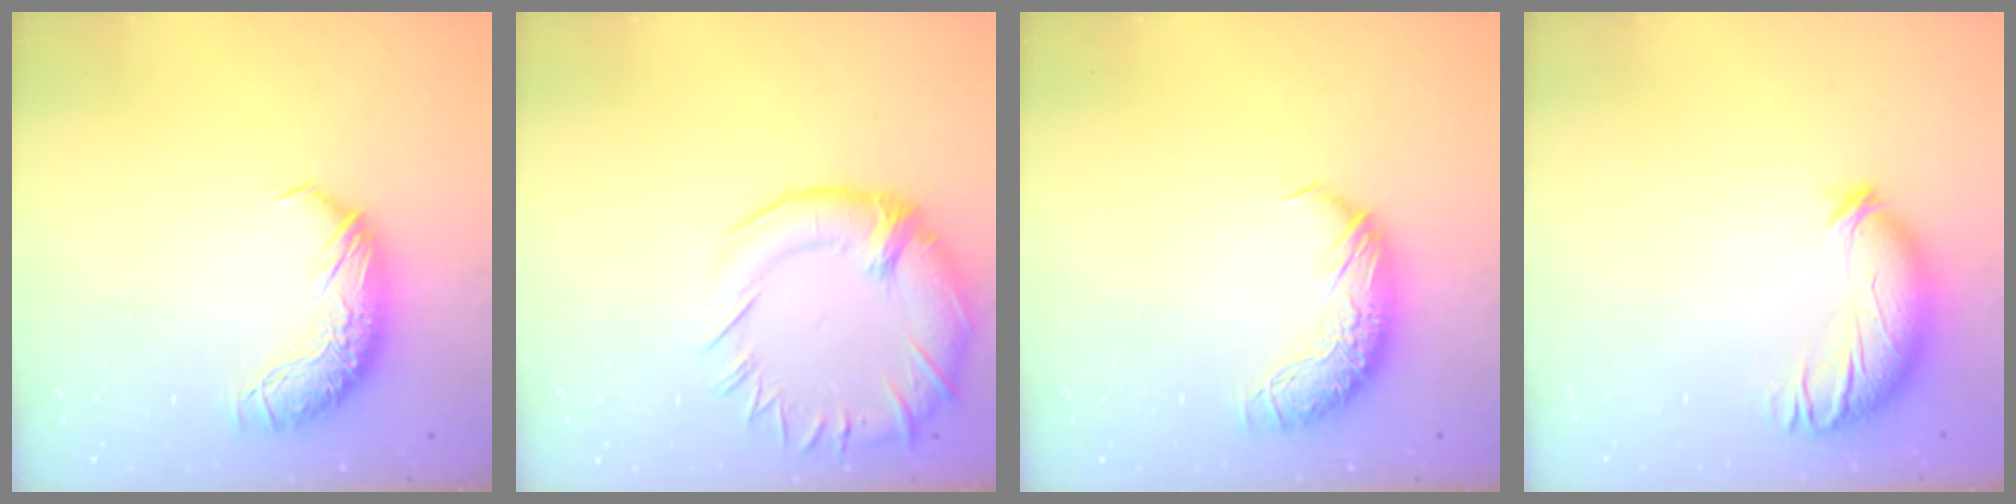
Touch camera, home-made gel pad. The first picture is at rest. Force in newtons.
{"total": 4.9, "press": 4.4, "slide": 2.2}
{"total": 0.0}
{"total": 3.7, "press": 2.8, "slide": 2.3}